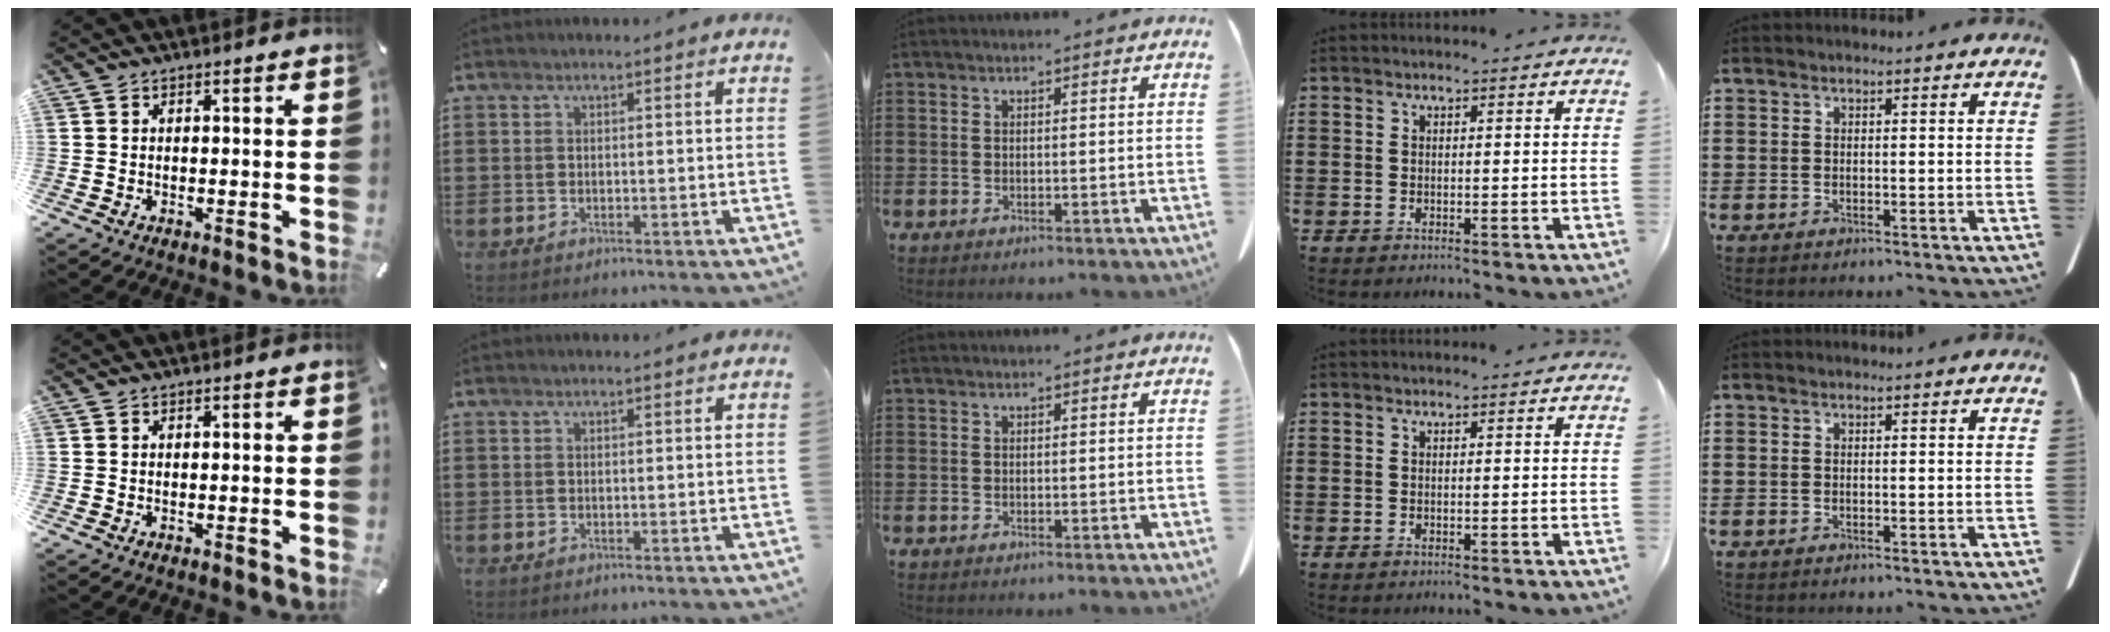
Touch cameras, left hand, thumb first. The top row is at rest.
{}